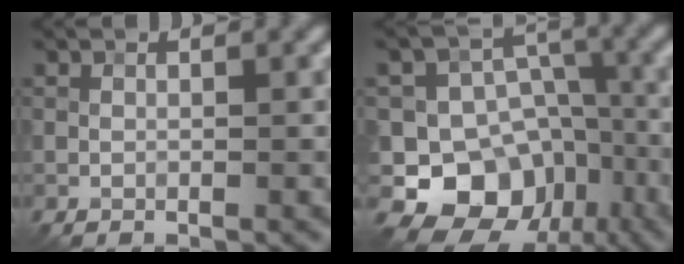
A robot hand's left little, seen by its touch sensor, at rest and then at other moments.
{"total": 11.0, "force": [-4.4, 9.2, 4.2], "torque": [-0.057, 0.012, -0.102]}